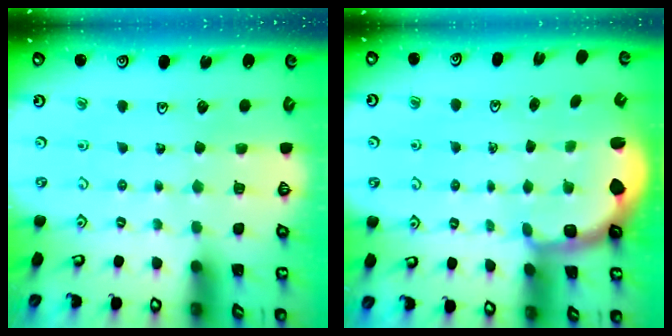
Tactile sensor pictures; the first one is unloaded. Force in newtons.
{"total": 2.5, "press": 1.2, "slide": 2.1}